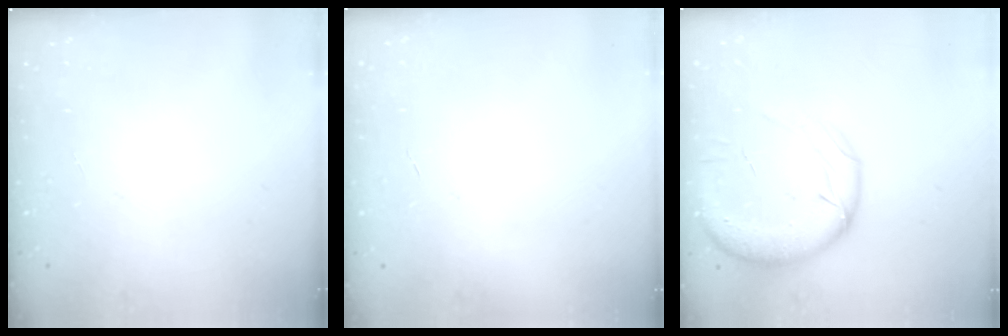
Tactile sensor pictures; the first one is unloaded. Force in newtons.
{"total": 0.0}
{"total": 15.3, "press": 14.8, "slide": 3.8}